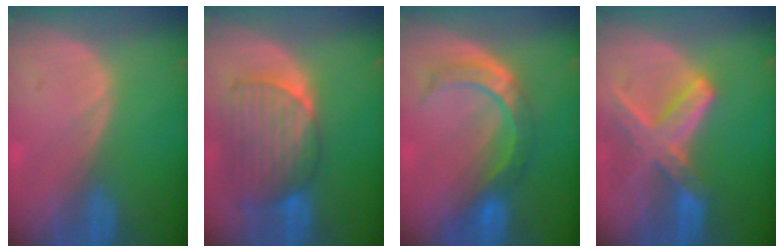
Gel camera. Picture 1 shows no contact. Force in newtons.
{"total": 9.0, "press": 8.5, "slide": 2.9}
{"total": 6.8, "press": 6.6, "slide": 1.7}
{"total": 8.2, "press": 7.2, "slide": 3.9}